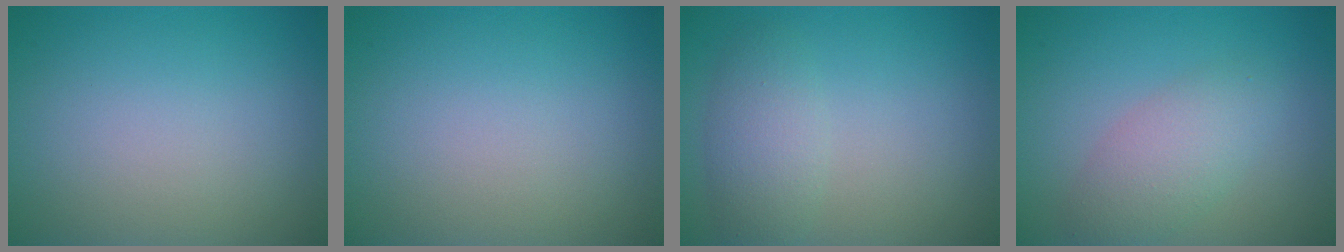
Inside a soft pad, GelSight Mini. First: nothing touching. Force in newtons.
{"total": 0.0}
{"total": 2.9, "press": 2.9, "slide": 0.1}
{"total": 3.4, "press": 3.4, "slide": 0.3}